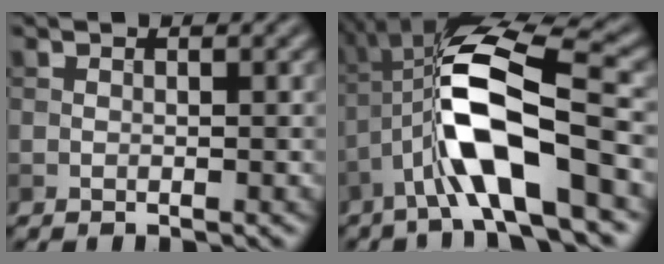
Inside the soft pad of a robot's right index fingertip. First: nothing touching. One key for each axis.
{"total": 10.1, "fx": -2.7, "fy": 2.8, "fz": 9.4, "tx": -0.185, "ty": 0.014, "tz": -0.056}